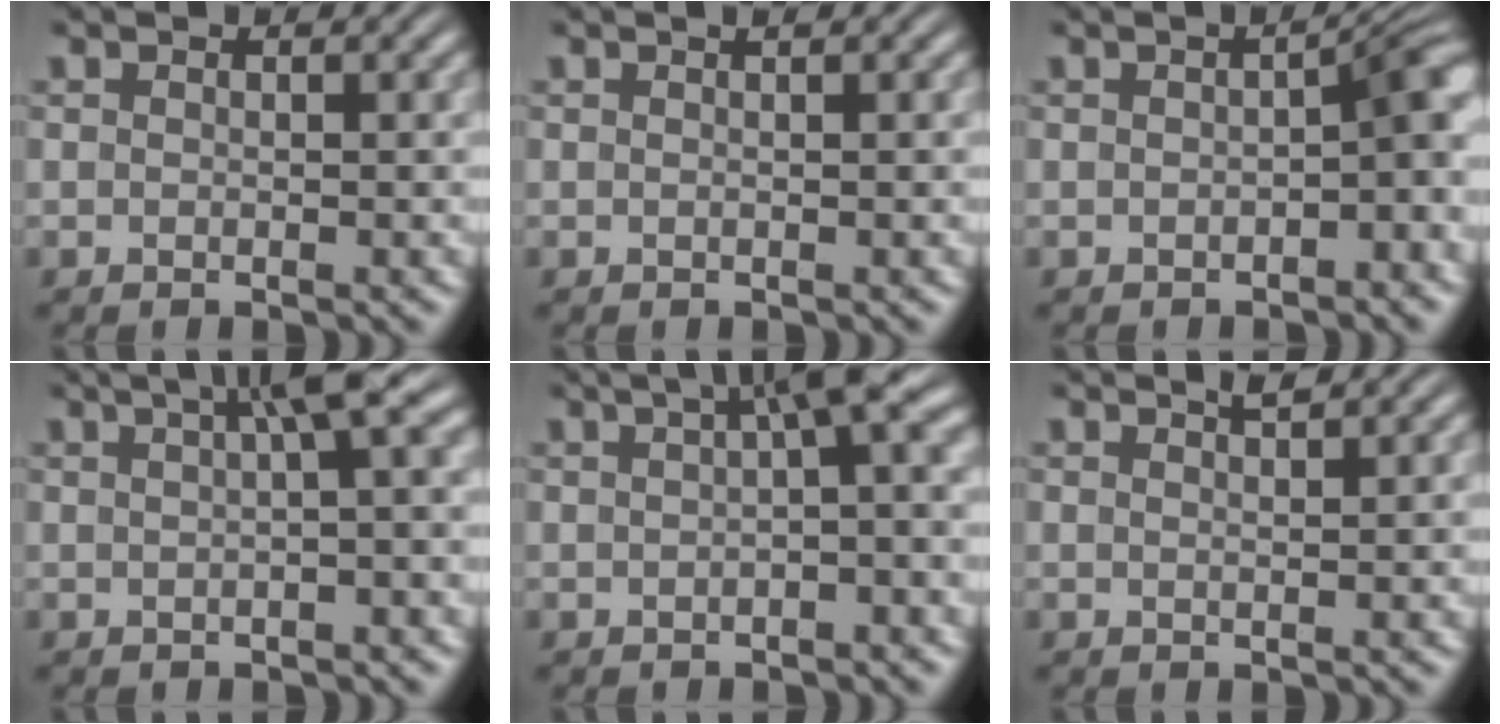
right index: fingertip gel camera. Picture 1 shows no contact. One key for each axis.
{"total": 0.5, "fx": 0.3, "fy": -0.2, "fz": 0.4, "tx": -0.003, "ty": 0.002, "tz": 0.003}
{"total": 3.1, "fx": -0.9, "fy": 1.0, "fz": 2.8, "tx": -0.032, "ty": 0.004, "tz": -0.012}
{"total": 5.2, "fx": 2.2, "fy": 1.4, "fz": 4.5, "tx": -0.051, "ty": 0.027, "tz": 0.024}
{"total": 5.0, "fx": 1.7, "fy": 1.3, "fz": 4.5, "tx": -0.055, "ty": 0.024, "tz": 0.020}
{"total": 1.4, "fx": 1.1, "fy": -0.4, "fz": 0.8, "tx": -0.011, "ty": -0.002, "tz": 0.020}